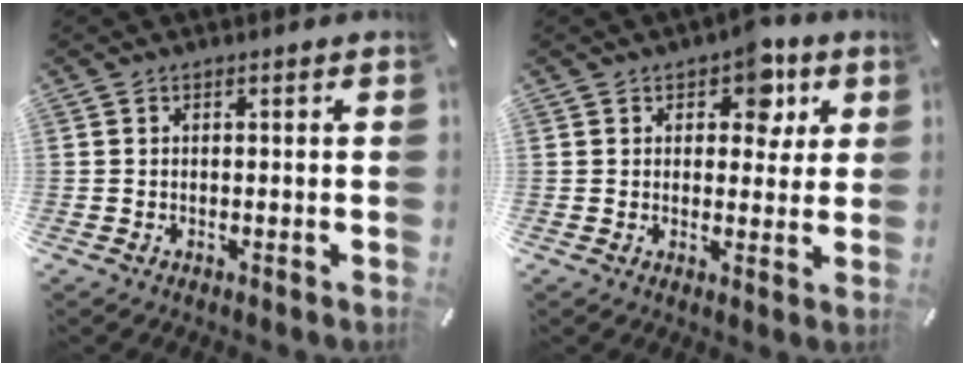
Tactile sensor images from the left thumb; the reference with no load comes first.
{"total": 8.0, "force": [4.0, 5.3, 4.5], "torque": [-0.041, -0.015, 0.062]}